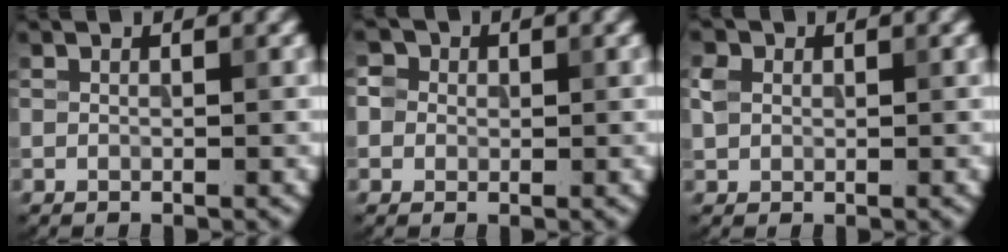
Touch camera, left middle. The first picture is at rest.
{"total": 3.2, "force": [1.2, 2.7, 1.2], "torque": [-0.006, 0.016, 0.001]}
{"total": 1.7, "force": [0.4, 1.5, 0.7], "torque": [-0.014, 0.003, 0.005]}